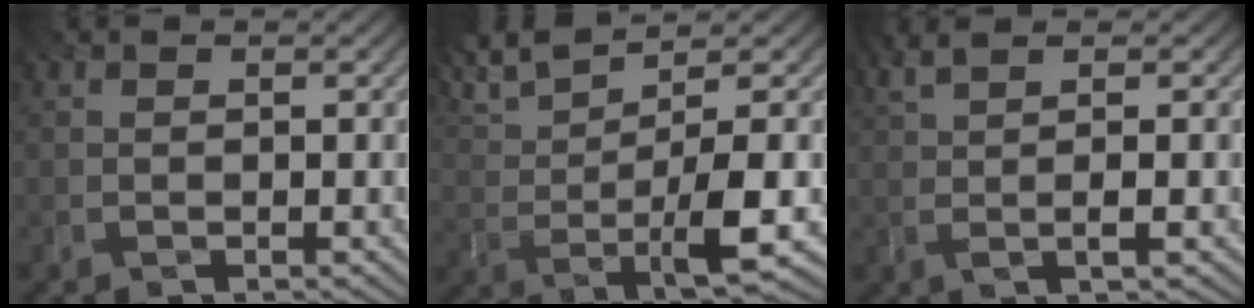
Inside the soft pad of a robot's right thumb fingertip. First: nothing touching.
{"total": 8.8, "force": [3.2, 2.1, 7.9], "torque": [-0.154, 0.010, 0.061]}
{"total": 4.1, "force": [1.0, 0.5, 3.9], "torque": [-0.068, 0.015, 0.007]}